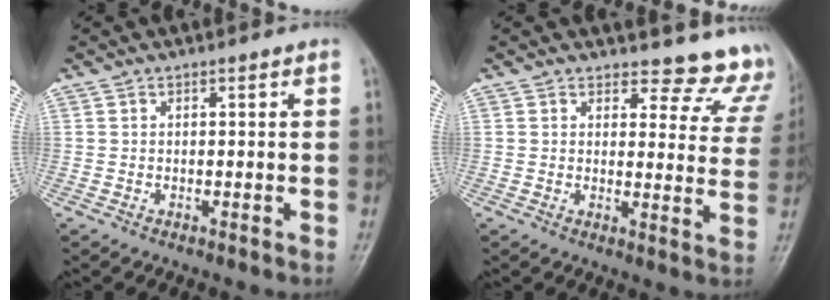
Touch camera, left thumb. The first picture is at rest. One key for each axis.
{"total": 11.6, "fx": 11.0, "fy": 3.9, "fz": 0.0, "tx": 0.055, "ty": -0.102, "tz": 0.093}